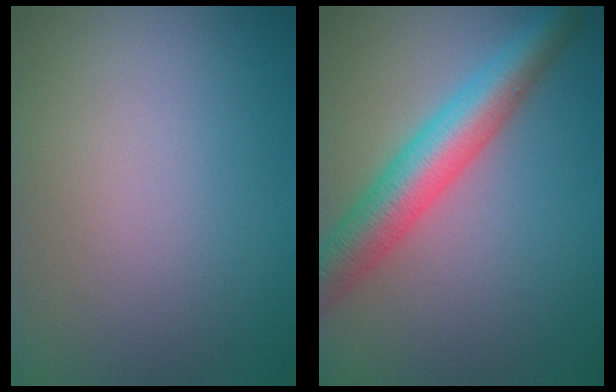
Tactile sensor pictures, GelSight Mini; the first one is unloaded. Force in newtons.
{"total": 6.3, "press": 6.3, "slide": 0.2}